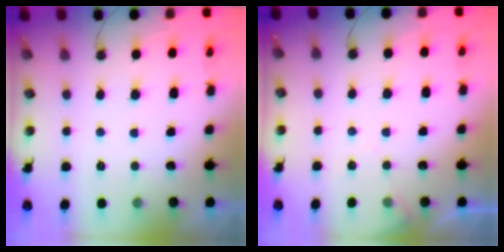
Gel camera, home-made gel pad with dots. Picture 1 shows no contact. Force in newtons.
{"total": 5.2, "press": 5.2, "slide": 0.6}